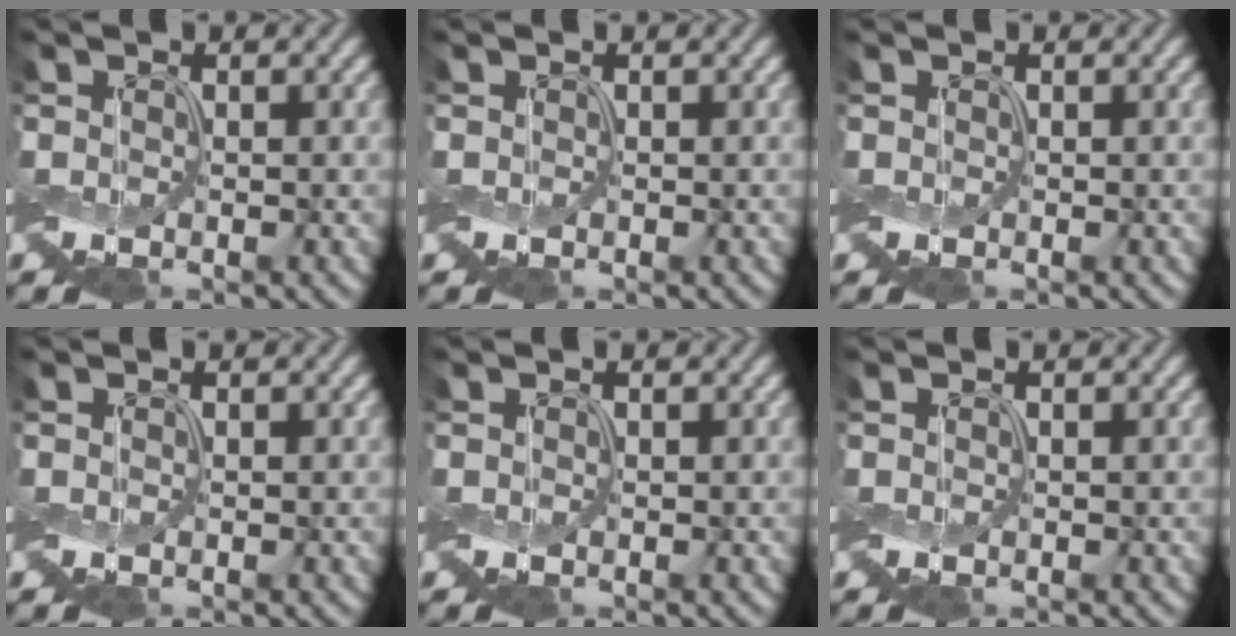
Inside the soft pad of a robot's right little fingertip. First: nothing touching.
{"total": 0.0}
{"total": 0.0}
{"total": 0.0}
{"total": 0.0}
{"total": 0.0}